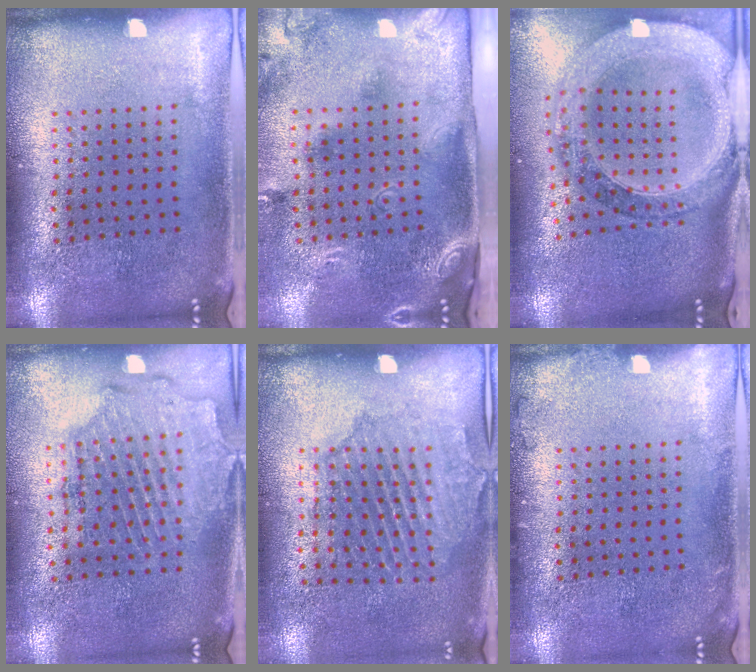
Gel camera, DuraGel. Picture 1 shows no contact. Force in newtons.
{"total": 2.7, "press": 1.8, "slide": 2.1}
{"total": 2.5, "press": 2.2, "slide": 1.2}
{"total": 1.8, "press": 1.6, "slide": 0.9}
{"total": 1.6, "press": 1.6, "slide": 0.4}
{"total": 0.8, "press": 0.7, "slide": 0.2}